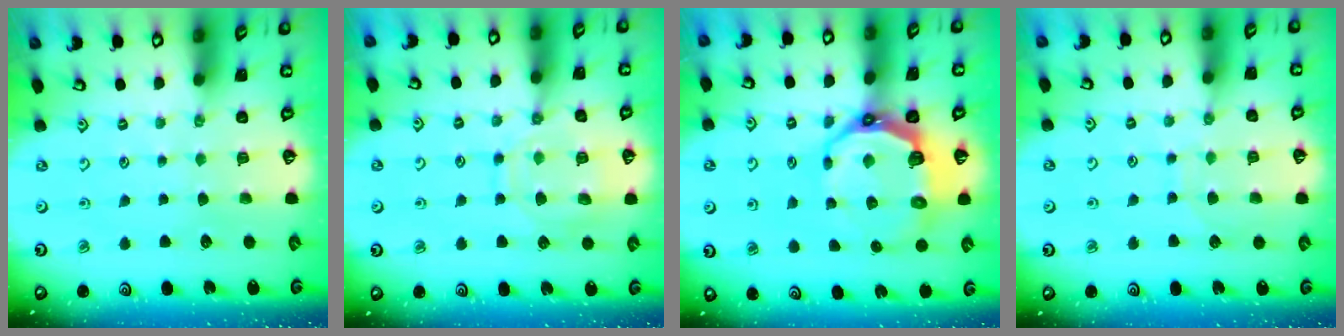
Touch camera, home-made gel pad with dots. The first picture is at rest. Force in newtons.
{"total": 12.4, "press": 12.4, "slide": 1.0}
{"total": 11.4, "press": 10.1, "slide": 5.4}
{"total": 6.7, "press": 6.7, "slide": 0.6}